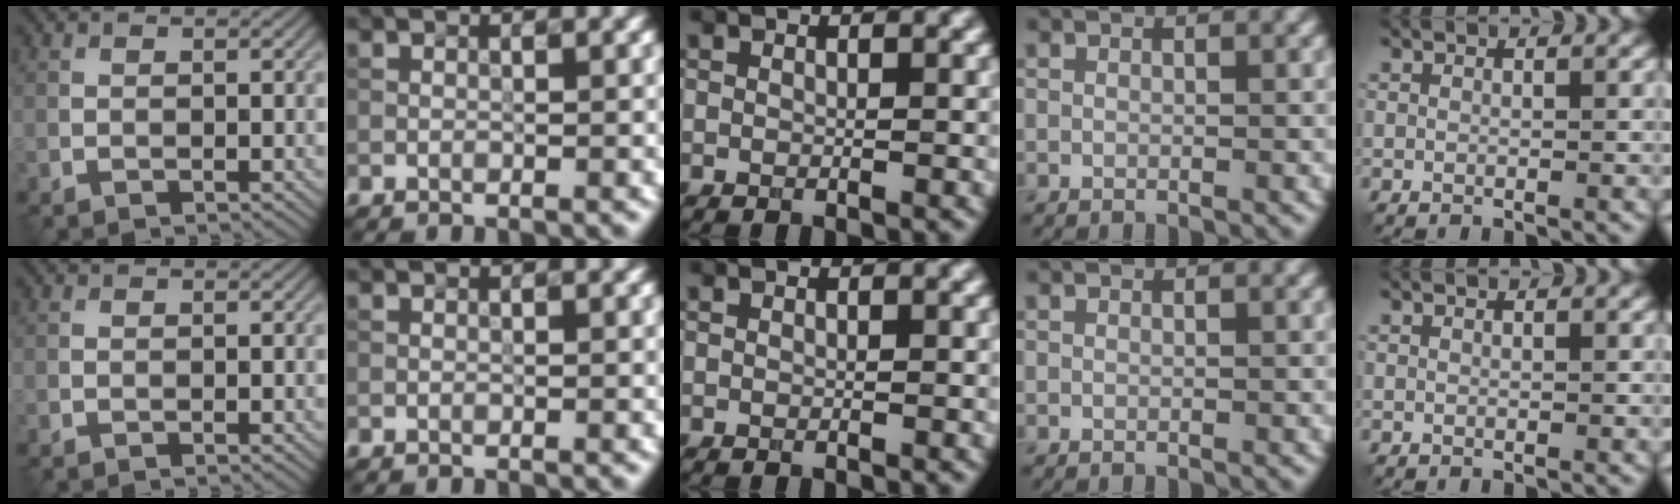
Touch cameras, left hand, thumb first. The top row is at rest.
{}